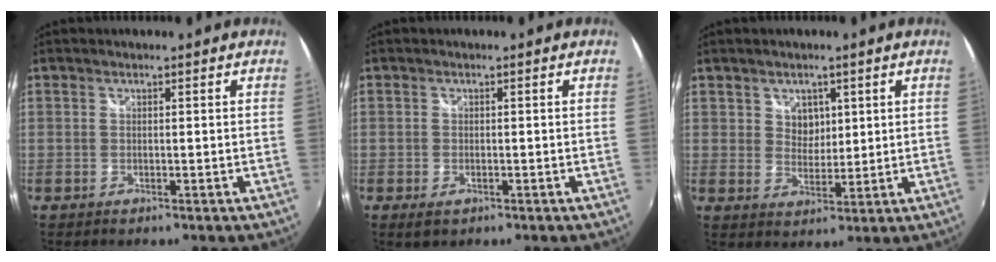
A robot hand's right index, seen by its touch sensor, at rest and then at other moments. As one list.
[{"total": 2.1, "force": [-1.2, 1.2, 1.2], "torque": [-0.023, -0.006, -0.019]}, {"total": 4.1, "force": [1.7, 3.4, 1.5], "torque": [-0.018, 0.004, 0.033]}]